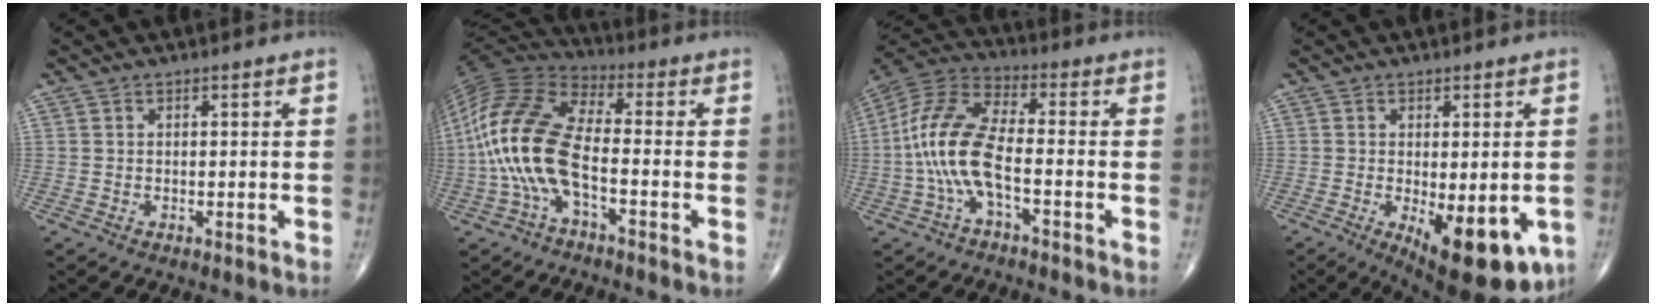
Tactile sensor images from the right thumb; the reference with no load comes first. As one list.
[{"total": 16.9, "force": [-3.8, 7.3, 14.8], "torque": [-0.321, 0.034, -0.080]}, {"total": 13.2, "force": [-2.8, 4.9, 12.0], "torque": [-0.268, 0.037, -0.062]}, {"total": 14.6, "force": [-4.9, 6.0, 12.4], "torque": [-0.140, -0.017, -0.053]}]